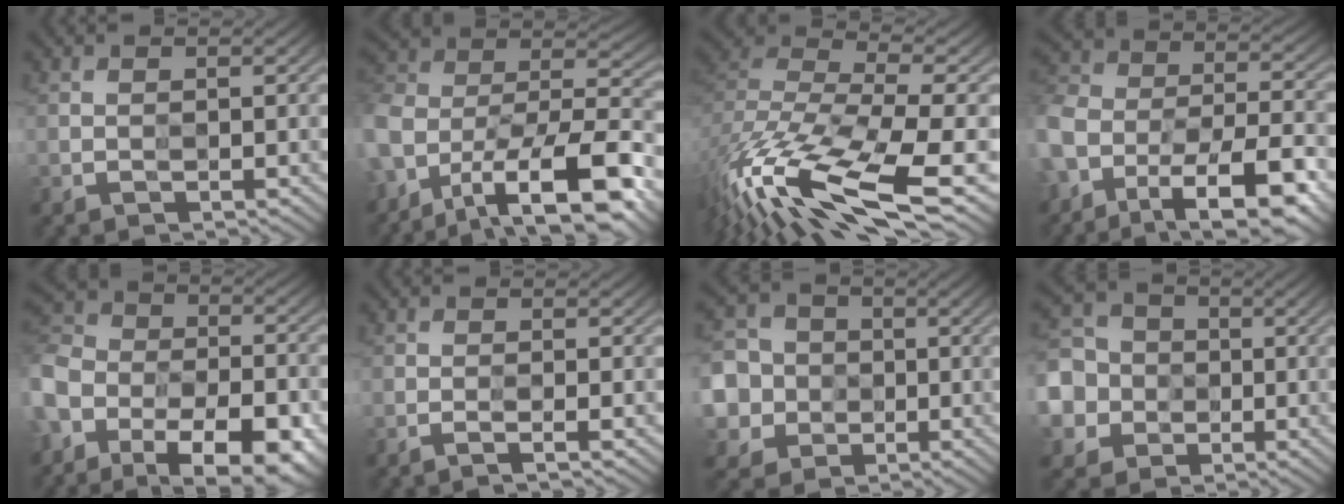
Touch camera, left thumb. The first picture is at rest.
{"total": 15.4, "force": [-10.3, 7.3, 8.8], "torque": [-0.207, -0.010, -0.172]}
{"total": 16.8, "force": [-10.7, 5.9, 11.5], "torque": [-0.280, -0.032, -0.177]}
{"total": 15.2, "force": [-10.7, 7.6, 7.6], "torque": [-0.172, -0.027, -0.151]}
{"total": 19.9, "force": [-12.8, 12.1, 9.2], "torque": [-0.204, -0.064, -0.175]}
{"total": 1.3, "force": [-1.1, -0.6, 0.4], "torque": [-0.008, -0.002, -0.025]}
{"total": 8.6, "force": [-0.8, 8.4, 1.8], "torque": [-0.090, -0.009, -0.038]}
{"total": 9.5, "force": [-1.9, 9.0, 2.4], "torque": [-0.107, -0.018, -0.054]}